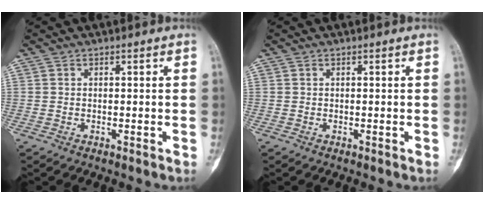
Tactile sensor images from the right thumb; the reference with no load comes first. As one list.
[{"total": 0.0}]